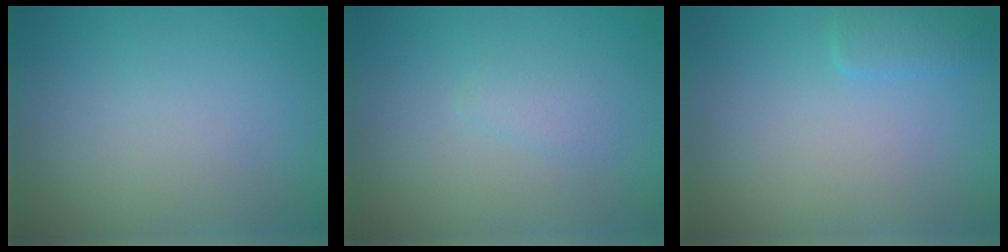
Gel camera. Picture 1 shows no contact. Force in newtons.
{"total": 1.1, "press": 1.1, "slide": 0.0}
{"total": 1.5, "press": 1.5, "slide": 0.1}